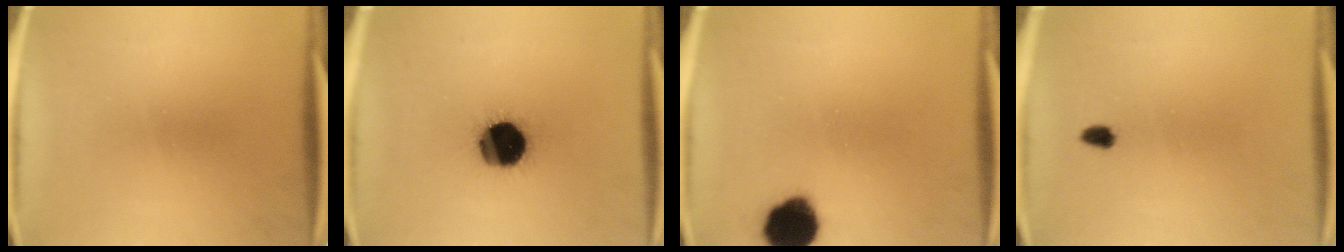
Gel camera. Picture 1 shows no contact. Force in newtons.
{"total": 17.6}
{"total": 11.4}
{"total": 1.4}